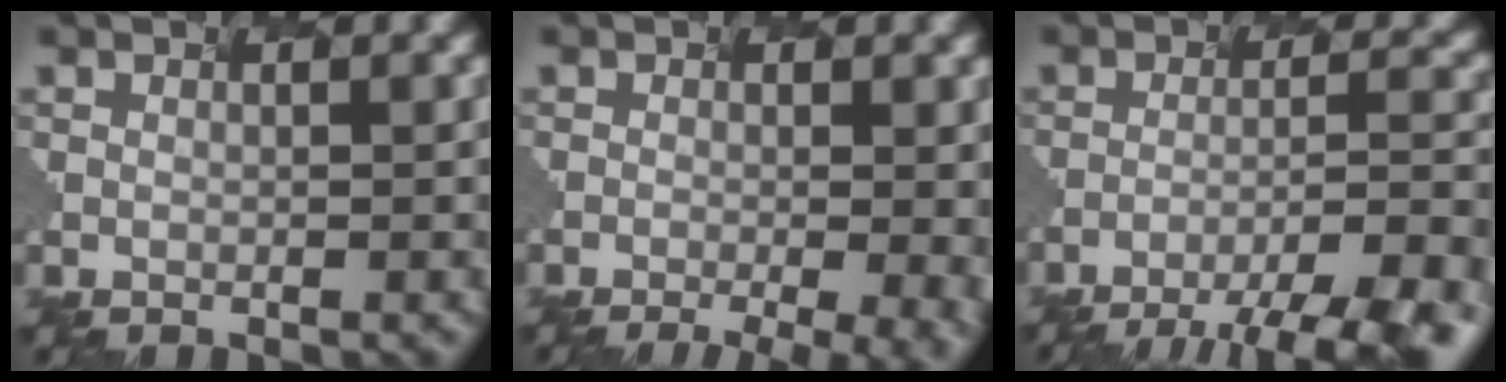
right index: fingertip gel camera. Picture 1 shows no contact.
{"total": 8.0, "force": [-2.2, 3.1, 7.0], "torque": [-0.024, -0.001, -0.013]}
{"total": 10.7, "force": [-8.2, 2.0, 6.6], "torque": [-0.082, 0.001, -0.097]}